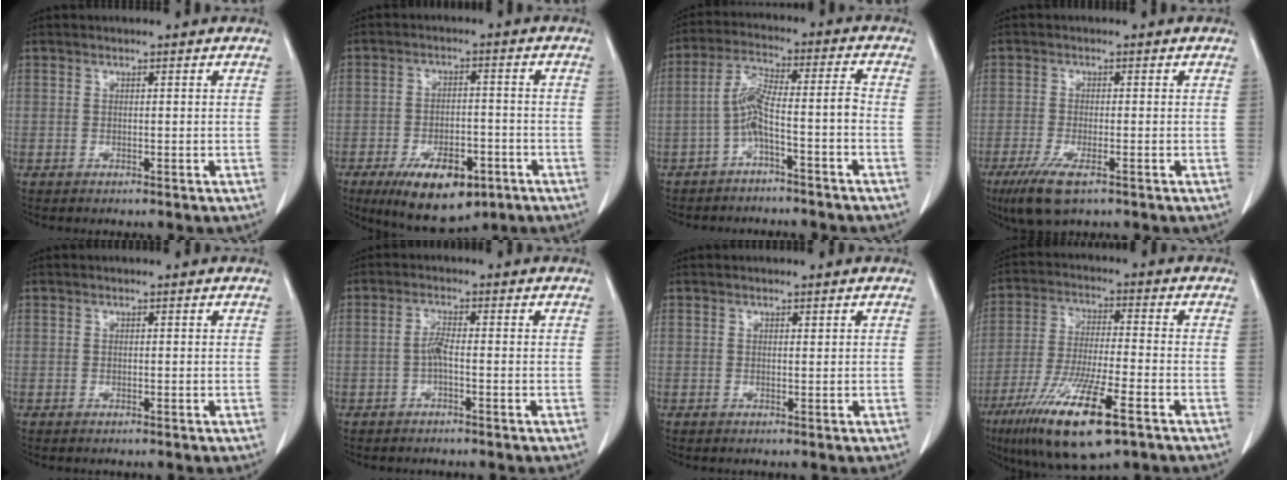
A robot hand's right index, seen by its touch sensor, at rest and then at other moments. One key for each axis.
{"total": 11.7, "fx": -6.7, "fy": 5.4, "fz": 8.0, "tx": -0.127, "ty": -0.009, "tz": -0.099}
{"total": 6.8, "fx": -3.0, "fy": 0.2, "fz": 6.1, "tx": -0.115, "ty": 0.034, "tz": -0.053}
{"total": 6.1, "fx": -3.7, "fy": 1.4, "fz": 4.7, "tx": -0.094, "ty": -0.017, "tz": -0.063}
{"total": 0.0}
{"total": 2.0, "fx": -0.6, "fy": 0.2, "fz": 1.9, "tx": -0.038, "ty": 0.003, "tz": -0.014}
{"total": 0.0}
{"total": 15.6, "fx": -8.6, "fy": 2.4, "fz": 12.8, "tx": -0.252, "ty": -0.036, "tz": -0.151}